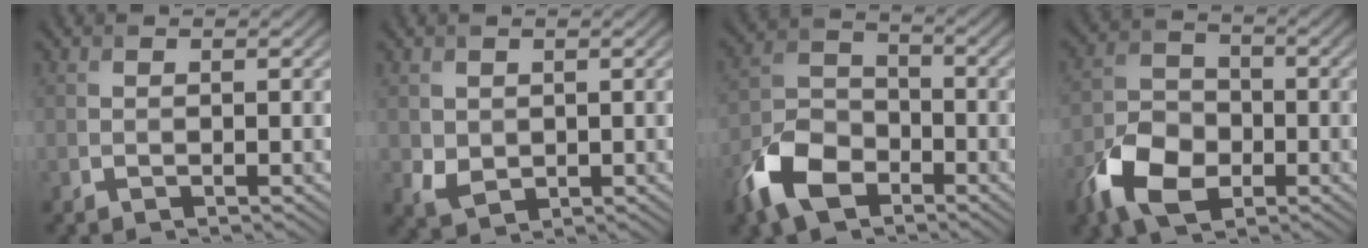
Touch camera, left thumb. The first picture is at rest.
{"total": 2.7, "force": [0.7, 2.3, 1.3], "torque": [-0.036, -0.007, 0.018]}
{"total": 9.6, "force": [-5.6, 5.6, 5.5], "torque": [-0.127, -0.006, -0.126]}
{"total": 9.1, "force": [-4.4, 5.8, 5.5], "torque": [-0.122, -0.009, -0.096]}